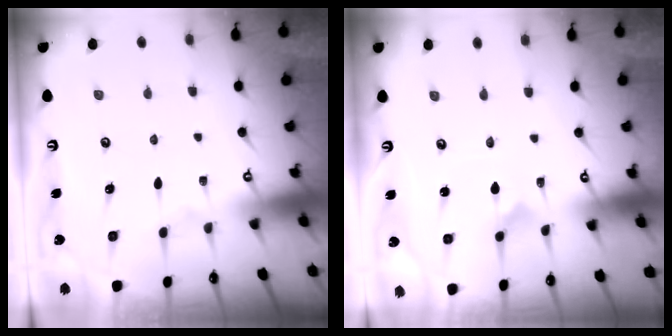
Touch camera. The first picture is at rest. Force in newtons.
{"total": 1.0, "press": 1.0, "slide": 0.0}